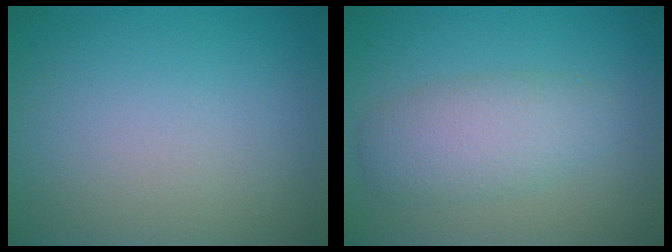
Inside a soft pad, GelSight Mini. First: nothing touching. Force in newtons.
{"total": 3.9, "press": 3.9, "slide": 0.3}